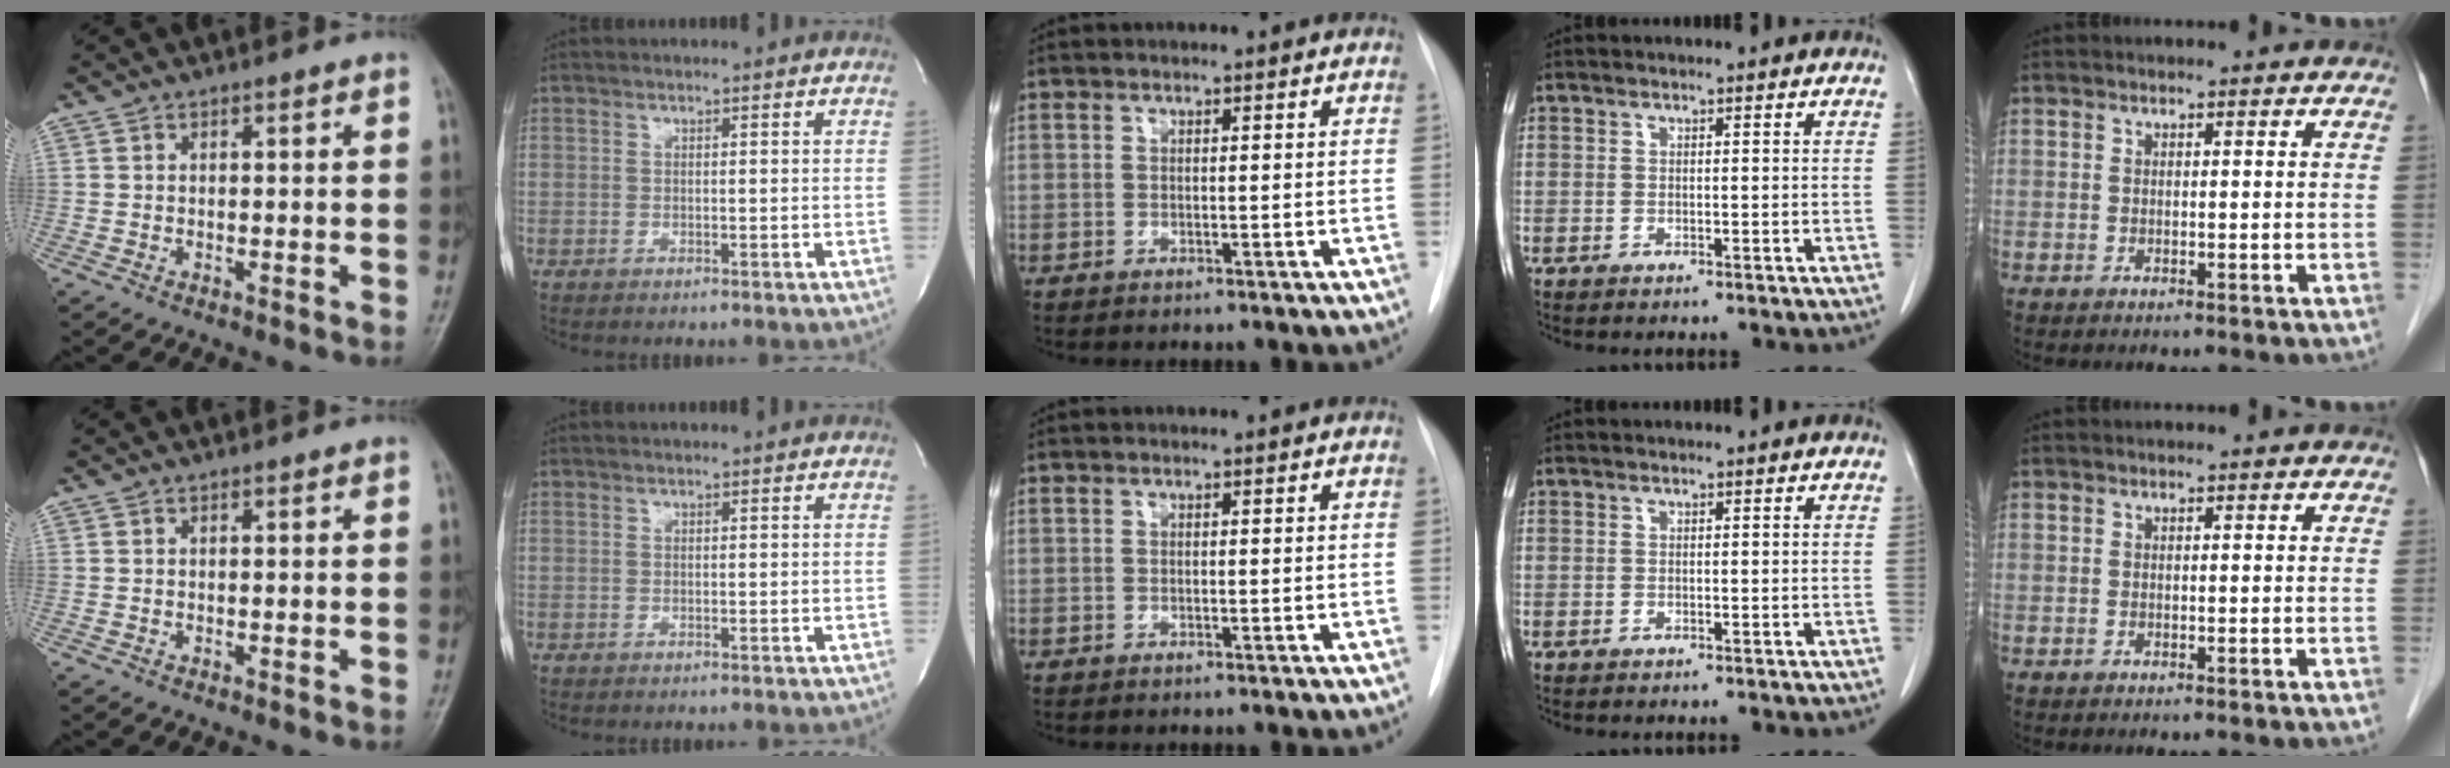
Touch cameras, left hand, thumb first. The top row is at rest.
{}